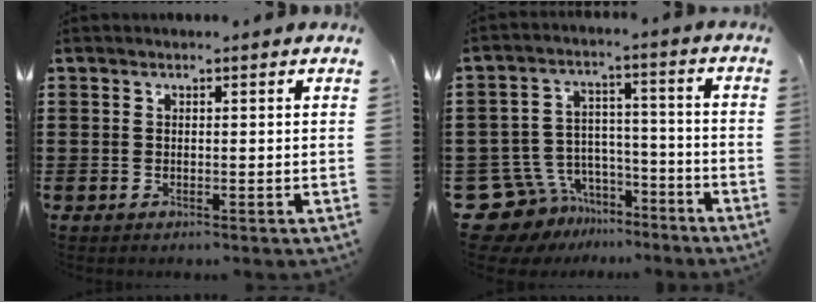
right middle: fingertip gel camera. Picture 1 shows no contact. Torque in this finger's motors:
{"motor_torque": [2.04, 0.10, -0.04, -0.02]}